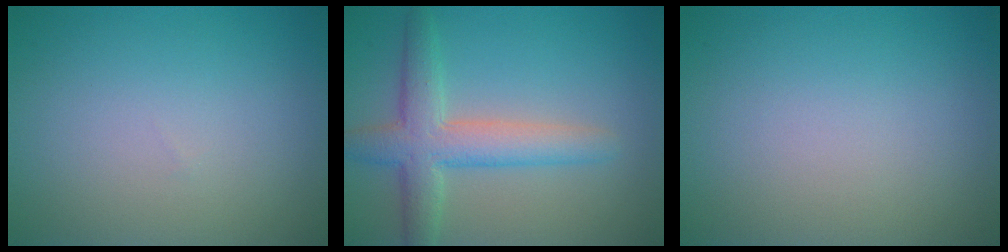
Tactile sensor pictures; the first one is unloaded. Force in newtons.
{"total": 4.9, "press": 4.9, "slide": 0.2}
{"total": 0.0}